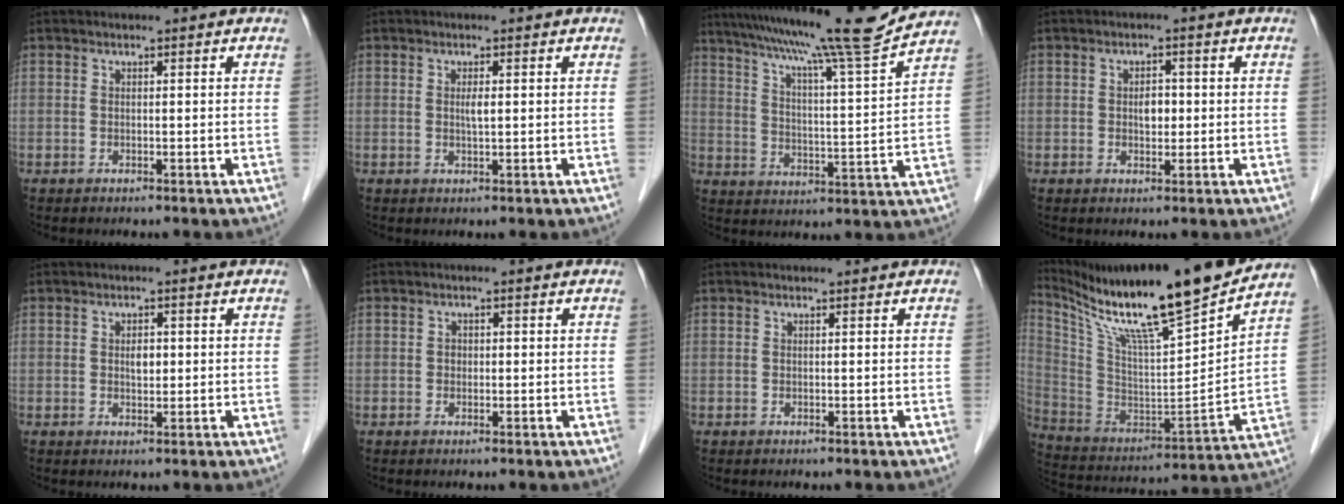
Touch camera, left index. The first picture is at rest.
{"total": 1.4, "force": [0.2, 0.1, 1.4], "torque": [-0.028, 0.000, 0.005]}
{"total": 17.4, "force": [15.2, -2.3, 8.2], "torque": [-0.139, -0.024, 0.222]}
{"total": 2.4, "force": [0.0, 1.5, 1.9], "torque": [-0.031, 0.004, 0.002]}
{"total": 1.9, "force": [0.3, 1.0, 1.6], "torque": [-0.027, 0.001, 0.005]}
{"total": 1.0, "force": [0.0, 0.8, 0.5], "torque": [-0.008, 0.004, -0.002]}
{"total": 0.0}
{"total": 24.7, "force": [19.9, 0.4, 14.7], "torque": [-0.263, -0.022, 0.335]}